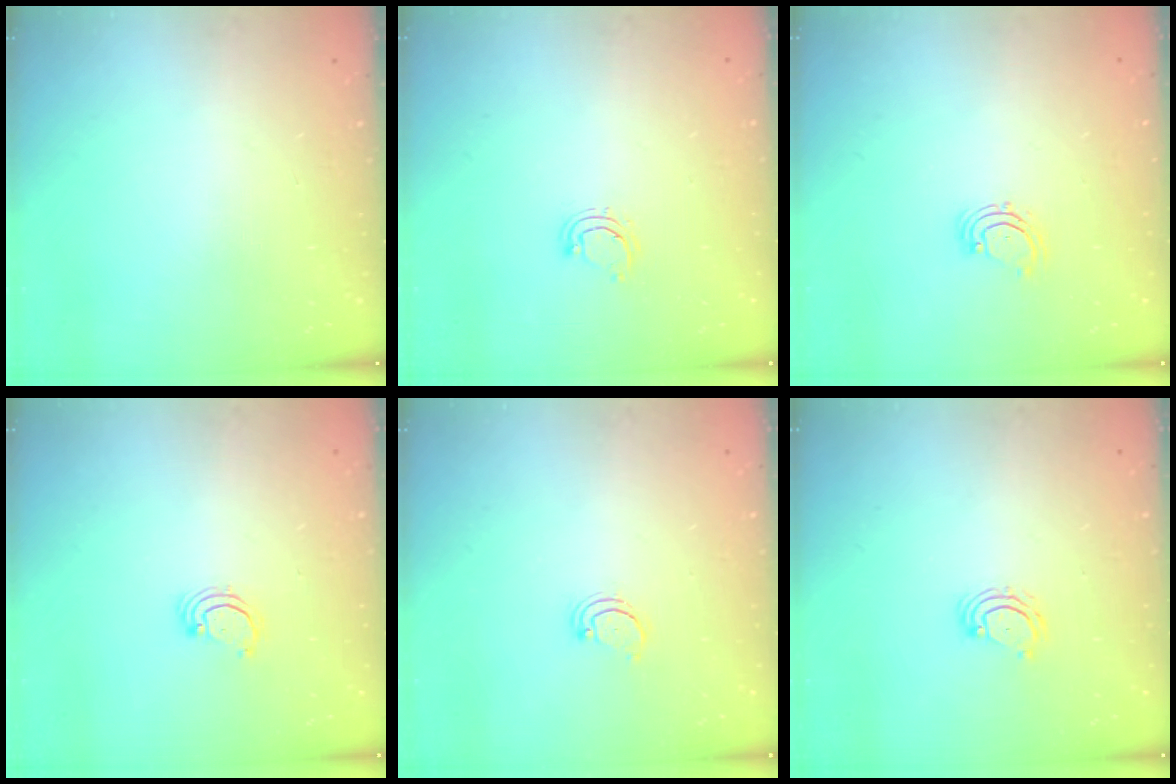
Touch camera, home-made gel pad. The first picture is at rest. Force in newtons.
{"total": 4.1, "press": 4.1, "slide": 0.3}
{"total": 2.8, "press": 2.8, "slide": 0.2}
{"total": 2.3, "press": 2.3, "slide": 0.2}
{"total": 2.6, "press": 2.5, "slide": 0.5}
{"total": 4.1, "press": 4.1, "slide": 0.4}